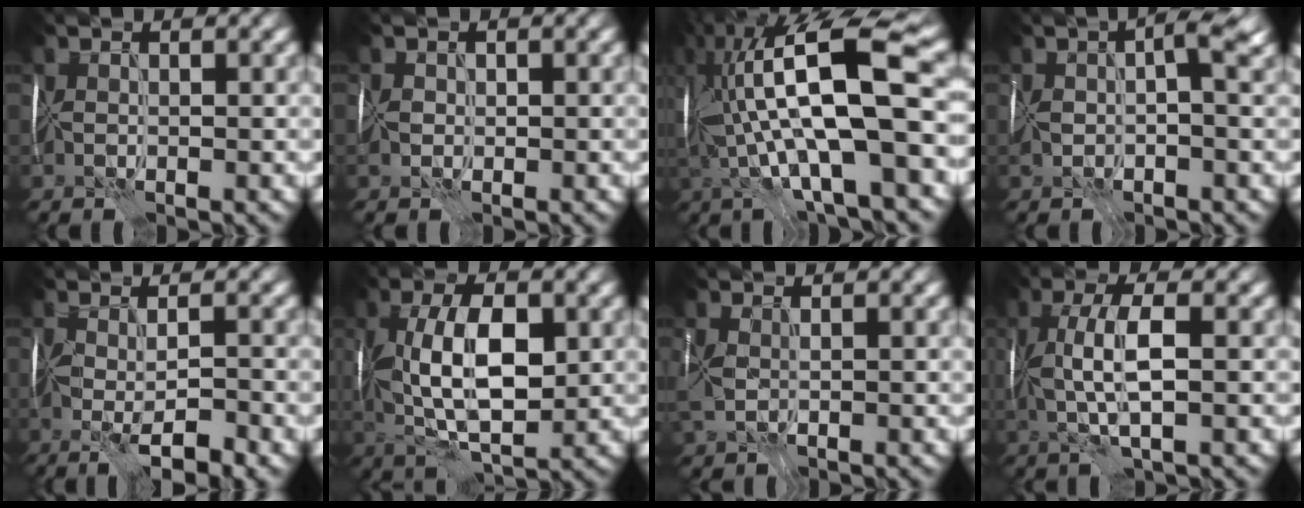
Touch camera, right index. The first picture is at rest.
{"total": 1.3, "force": [-0.1, 1.1, 0.6], "torque": [-0.012, 0.004, -0.005]}
{"total": 16.2, "force": [1.4, 4.6, 15.4], "torque": [-0.279, 0.030, 0.032]}
{"total": 4.6, "force": [0.2, 1.8, 4.3], "torque": [-0.079, 0.012, -0.007]}
{"total": 4.8, "force": [-1.9, 0.8, 4.3], "torque": [-0.065, -0.003, -0.032]}
{"total": 8.6, "force": [0.5, 3.8, 7.7], "torque": [-0.142, 0.009, 0.008]}
{"total": 3.1, "force": [-0.4, 1.8, 2.5], "torque": [-0.060, -0.004, -0.005]}
{"total": 4.6, "force": [0.1, 1.1, 4.4], "torque": [-0.094, 0.007, 0.000]}